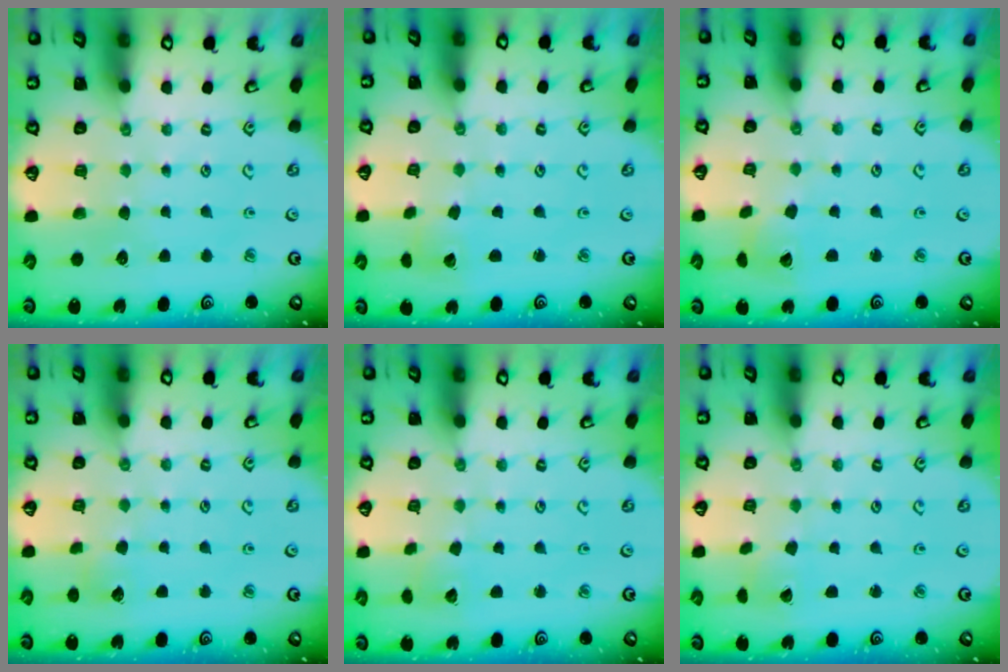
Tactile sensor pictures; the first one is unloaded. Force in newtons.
{"total": 2.1, "press": 2.1, "slide": 0.2}
{"total": 4.4, "press": 4.4, "slide": 0.5}
{"total": 2.7, "press": 2.7, "slide": 0.4}
{"total": 3.8, "press": 3.8, "slide": 0.4}
{"total": 1.1, "press": 1.1, "slide": 0.1}